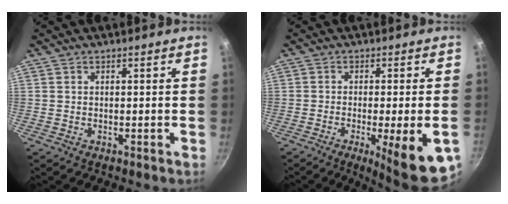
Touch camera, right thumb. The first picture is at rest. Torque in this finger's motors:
{"motor_torque": [-0.13, 0.42, 0.02, -0.05, 0.08]}